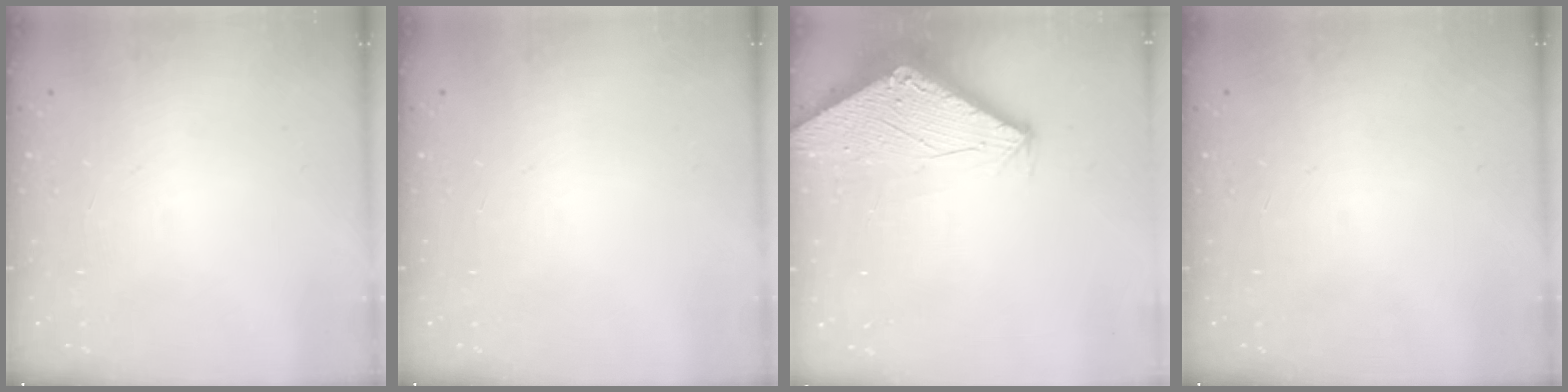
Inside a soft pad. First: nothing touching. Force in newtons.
{"total": 0.0}
{"total": 2.9, "press": 2.9, "slide": 0.1}
{"total": 0.0}